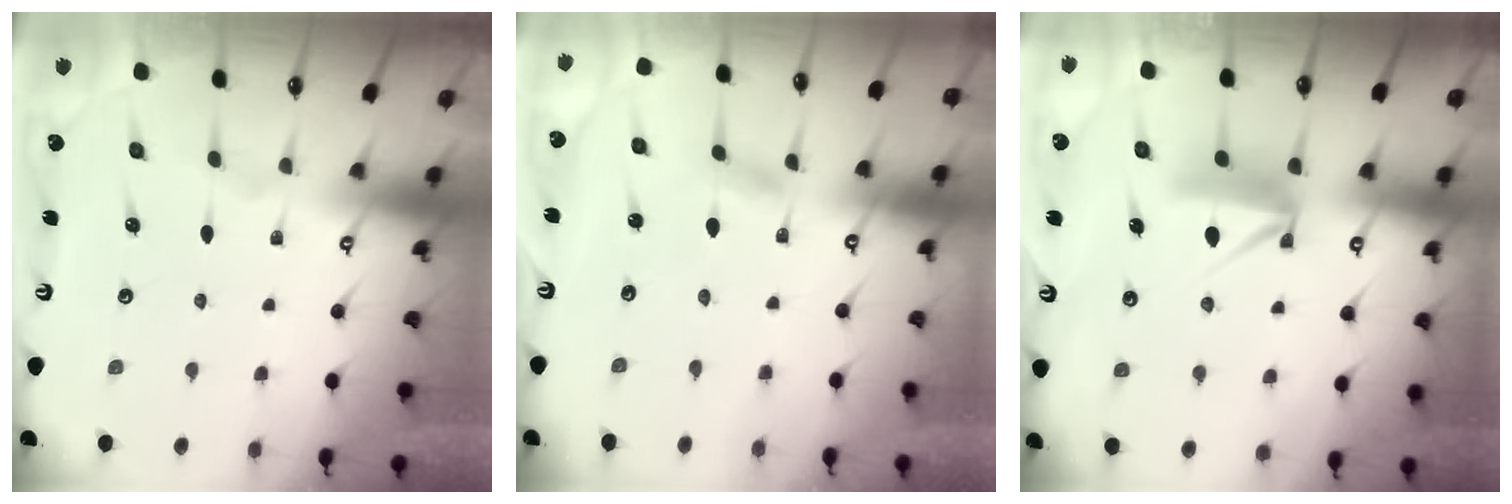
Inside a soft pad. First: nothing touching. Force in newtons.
{"total": 2.1, "press": 2.1, "slide": 0.2}
{"total": 7.6, "press": 7.6, "slide": 0.4}